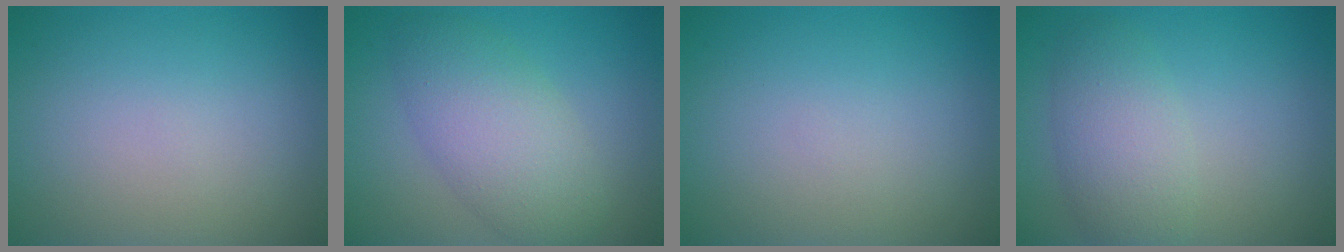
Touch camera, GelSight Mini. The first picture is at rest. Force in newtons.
{"total": 5.6, "press": 5.5, "slide": 0.2}
{"total": 0.0}
{"total": 4.1, "press": 4.1, "slide": 0.1}